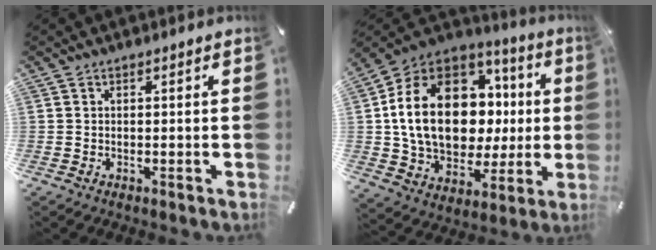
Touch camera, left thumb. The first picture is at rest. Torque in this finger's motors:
{"motor_torque": [2.49, 2.46, 2.26, -0.51, 0.55]}